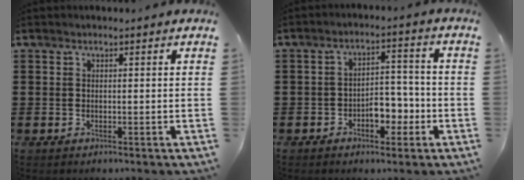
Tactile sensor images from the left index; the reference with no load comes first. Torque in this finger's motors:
{"motor_torque": [0.93, 0.66, 0.14, 0.07]}